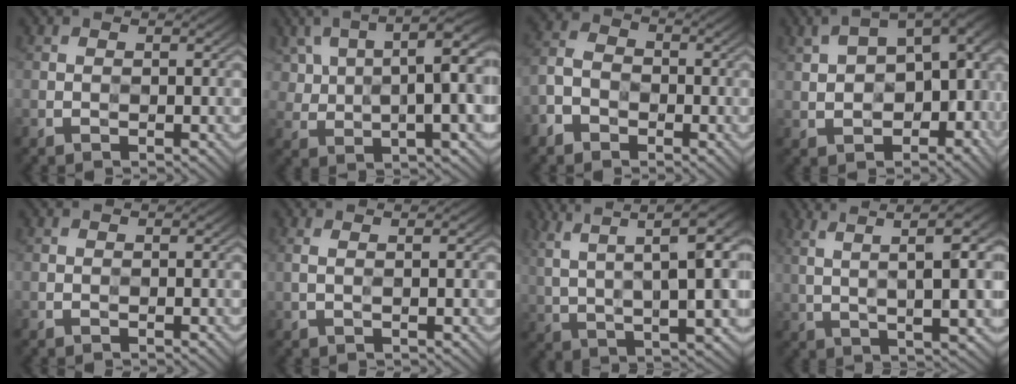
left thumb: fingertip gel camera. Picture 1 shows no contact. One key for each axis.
{"total": 13.5, "fx": 4.2, "fy": 5.8, "fz": 11.5, "tx": -0.222, "ty": 0.006, "tz": 0.072}
{"total": 4.4, "fx": -2.6, "fy": 3.1, "fz": 1.7, "tx": -0.046, "ty": 0.001, "tz": -0.063}
{"total": 13.8, "fx": -0.1, "fy": 8.3, "fz": 11.1, "tx": -0.158, "ty": 0.001, "tz": 0.017}
{"total": 0.0}
{"total": 2.4, "fx": 0.8, "fy": 0.6, "fz": 2.2, "tx": -0.028, "ty": 0.001, "tz": 0.003}
{"total": 14.3, "fx": 6.5, "fy": 4.3, "fz": 12.0, "tx": -0.243, "ty": 0.011, "tz": 0.124}
{"total": 12.0, "fx": 5.2, "fy": 2.5, "fz": 10.5, "tx": -0.182, "ty": 0.027, "tz": 0.093}